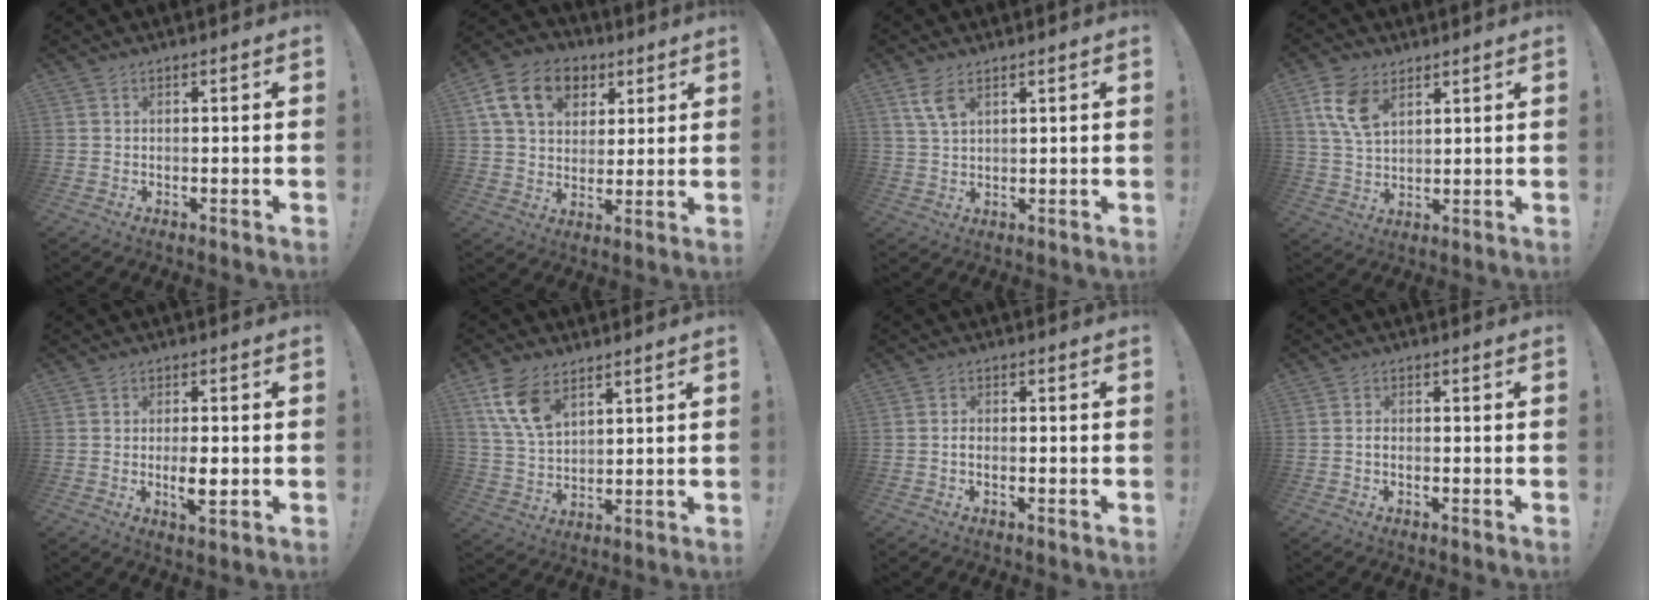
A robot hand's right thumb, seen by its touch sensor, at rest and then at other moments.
{"total": 16.7, "force": [7.0, 12.2, 9.1], "torque": [-0.138, -0.019, 0.133]}
{"total": 5.9, "force": [3.3, 2.7, 4.1], "torque": [-0.078, -0.009, 0.064]}
{"total": 10.4, "force": [5.3, 6.2, 6.5], "torque": [-0.136, -0.008, 0.101]}
{"total": 5.5, "force": [-1.1, 1.7, 5.1], "torque": [-0.082, -0.009, -0.022]}
{"total": 11.1, "force": [6.3, 6.3, 6.6], "torque": [-0.136, -0.018, 0.125]}
{"total": 1.6, "force": [-1.0, 0.5, 1.2], "torque": [-0.026, 0.007, -0.017]}
{"total": 1.5, "force": [-1.0, 0.5, 1.0], "torque": [-0.024, 0.007, -0.016]}